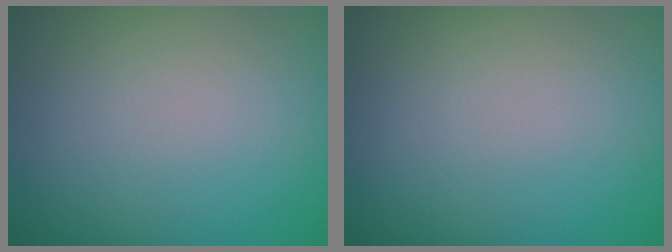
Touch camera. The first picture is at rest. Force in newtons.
{"total": 0.0}